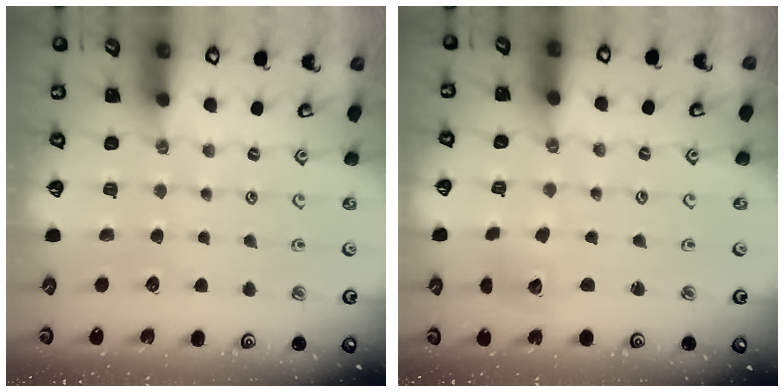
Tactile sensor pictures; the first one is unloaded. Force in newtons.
{"total": 3.0, "press": 3.0, "slide": 0.4}